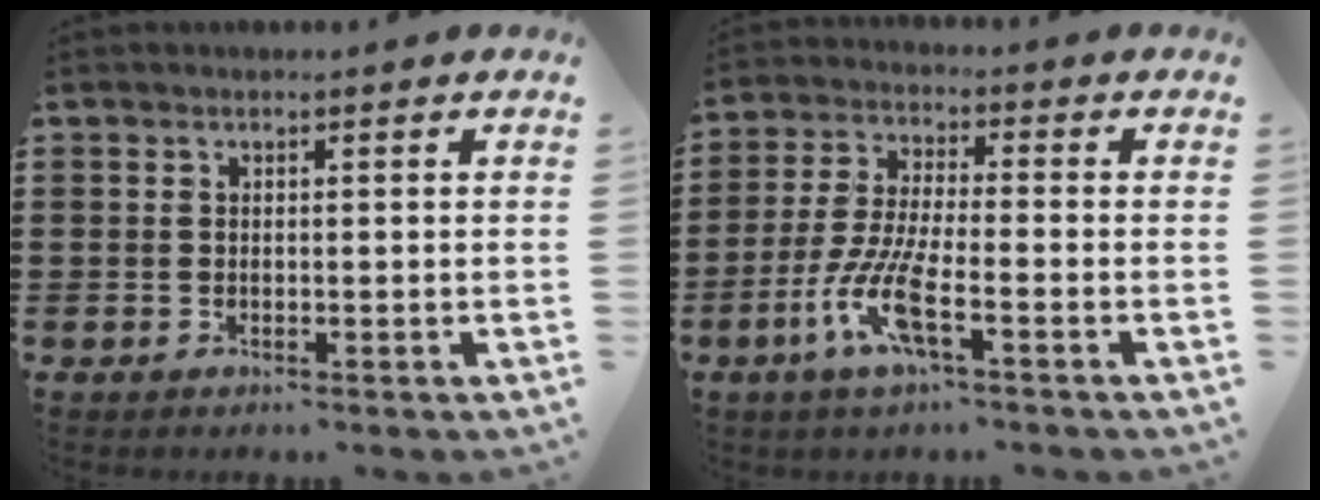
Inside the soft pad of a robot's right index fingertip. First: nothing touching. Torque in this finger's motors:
{"motor_torque": [2.13, 0.00, 0.81, 0.21]}